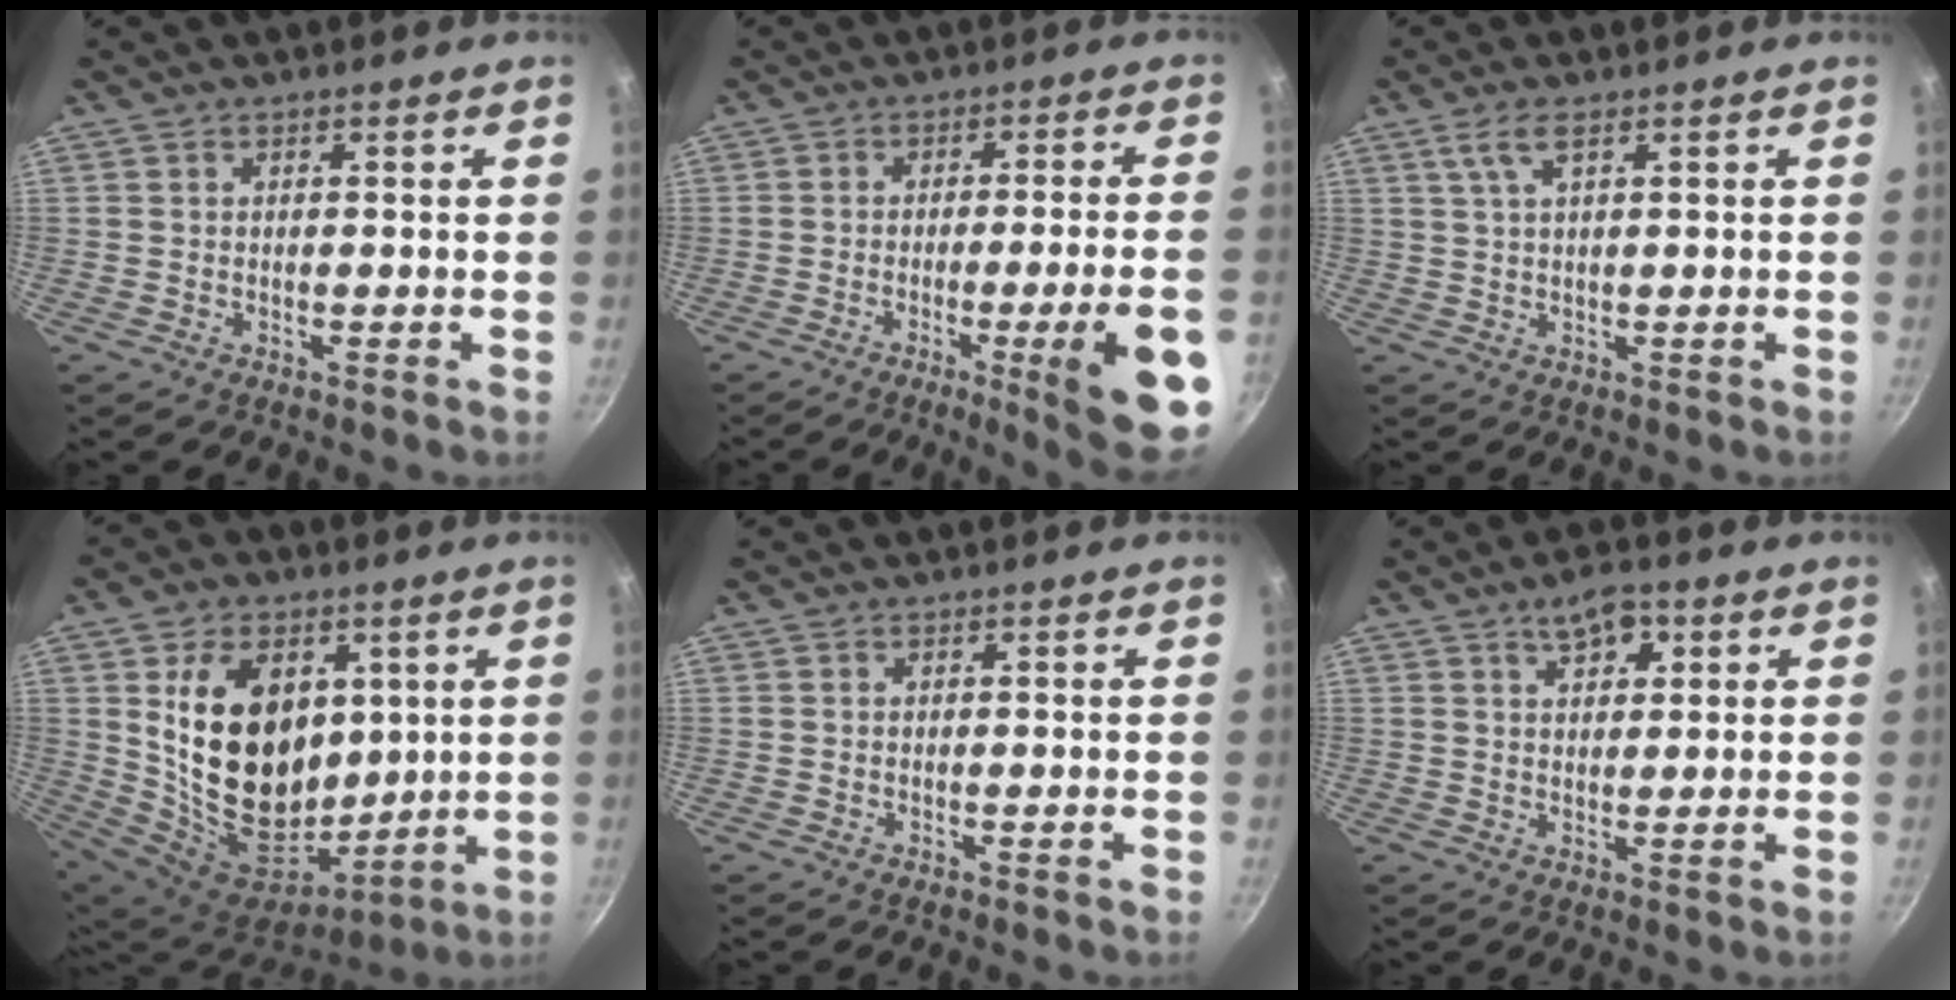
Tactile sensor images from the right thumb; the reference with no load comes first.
{"total": 14.2, "force": [-5.1, 1.4, 13.1], "torque": [-0.159, 0.021, -0.064]}
{"total": 3.5, "force": [1.8, 0.9, 2.8], "torque": [-0.058, 0.001, 0.039]}
{"total": 23.3, "force": [5.1, 16.4, 15.7], "torque": [-0.245, -0.038, 0.102]}
{"total": 0.0}
{"total": 5.6, "force": [2.7, 3.1, 3.8], "torque": [-0.040, -0.002, 0.039]}